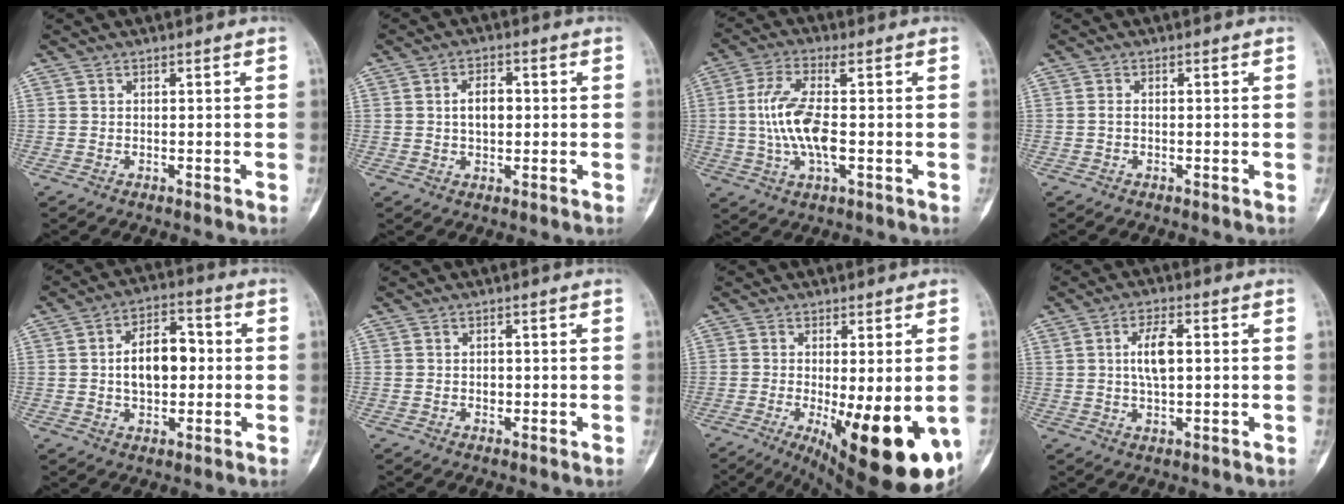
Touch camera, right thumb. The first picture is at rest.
{"total": 4.9, "force": [0.3, 3.0, 3.8], "torque": [-0.059, 0.008, 0.002]}
{"total": 10.4, "force": [-0.4, 3.7, 9.7], "torque": [-0.222, 0.008, -0.006]}
{"total": 0.7, "force": [-0.2, 0.4, 0.6], "torque": [-0.011, 0.001, -0.007]}
{"total": 10.8, "force": [0.3, 6.6, 8.6], "torque": [-0.115, 0.021, 0.002]}
{"total": 1.0, "force": [-0.1, 0.9, 0.5], "torque": [-0.004, 0.003, -0.003]}
{"total": 20.0, "force": [-6.5, 6.4, 17.7], "torque": [-0.196, -0.028, -0.074]}
{"total": 6.2, "force": [1.0, 2.6, 5.6], "torque": [-0.101, 0.001, 0.014]}